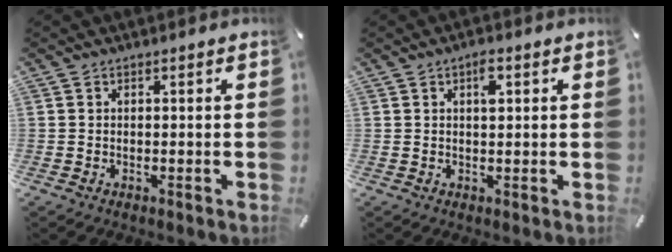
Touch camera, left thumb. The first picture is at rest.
{"total": 3.0, "force": [1.1, 1.3, 2.5], "torque": [-0.038, 0.000, 0.013]}